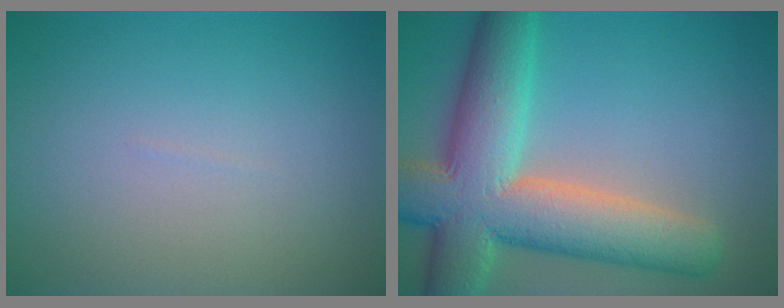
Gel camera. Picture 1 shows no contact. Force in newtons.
{"total": 11.8, "press": 11.7, "slide": 1.0}